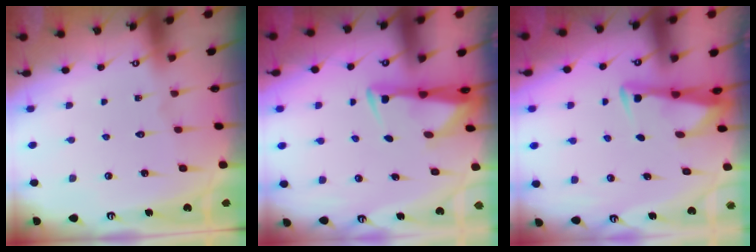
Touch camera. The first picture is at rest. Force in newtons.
{"total": 3.1, "press": 2.9, "slide": 0.9}
{"total": 3.5, "press": 3.5, "slide": 0.3}